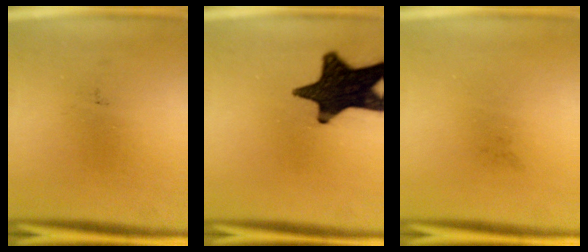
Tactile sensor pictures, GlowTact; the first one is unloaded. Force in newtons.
{"total": 17.7}
{"total": 0.0}